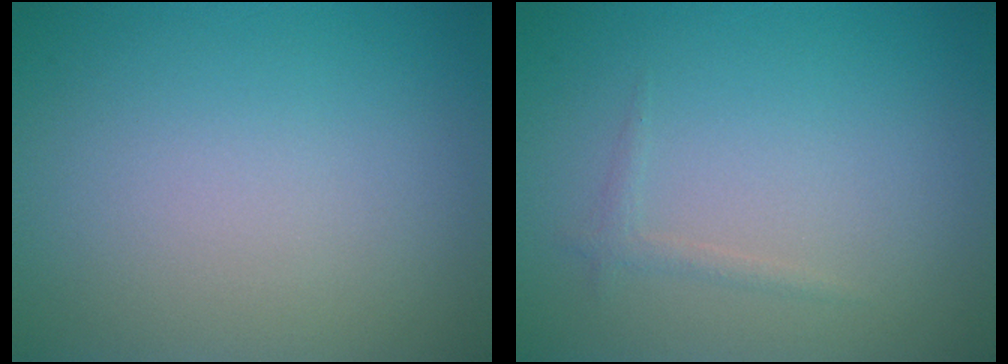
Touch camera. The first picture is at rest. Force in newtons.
{"total": 0.7, "press": 0.7, "slide": 0.1}